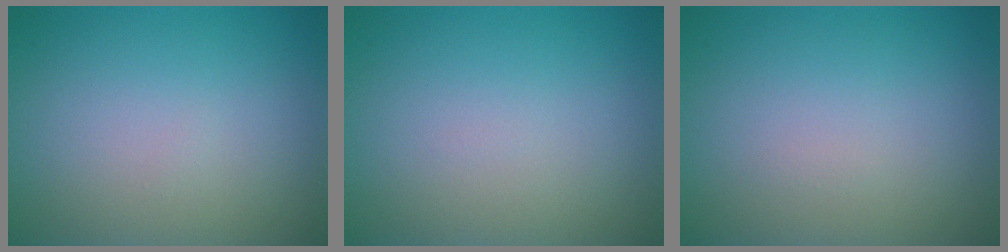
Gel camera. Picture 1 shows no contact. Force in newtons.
{"total": 0.0}
{"total": 0.0}